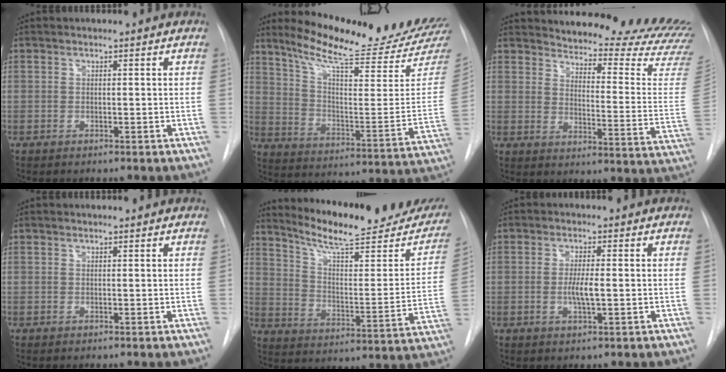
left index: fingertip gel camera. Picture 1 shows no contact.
{"total": 22.2, "force": [20.2, 0.1, 9.2], "torque": [-0.148, -0.103, 0.280]}
{"total": 24.3, "force": [23.3, 1.8, 6.7], "torque": [-0.087, -0.160, 0.264]}
{"total": 0.8, "force": [0.8, 0.0, 0.1], "torque": [-0.008, 0.009, 0.010]}
{"total": 23.0, "force": [19.9, 4.2, 10.8], "torque": [-0.153, -0.046, 0.269]}
{"total": 3.3, "force": [-0.8, 0.3, 3.2], "torque": [-0.063, -0.007, -0.012]}